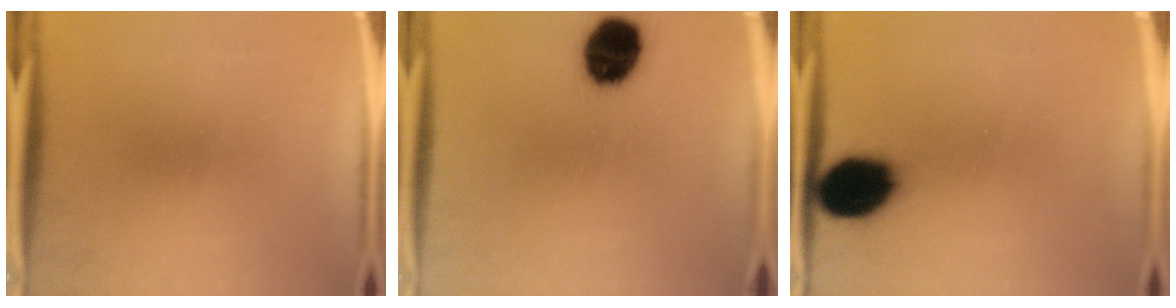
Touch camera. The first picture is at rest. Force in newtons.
{"total": 13.3}
{"total": 13.7}